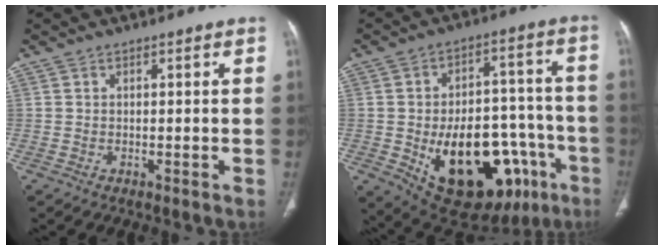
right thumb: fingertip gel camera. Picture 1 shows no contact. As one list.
[{"total": 27.1, "force": [-9.7, 14.9, 20.4], "torque": [-0.252, 0.034, -0.115]}]